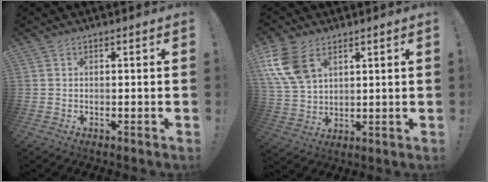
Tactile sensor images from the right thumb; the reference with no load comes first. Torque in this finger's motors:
{"motor_torque": [0.21, 0.43, 0.96, 0.40, 0.38]}